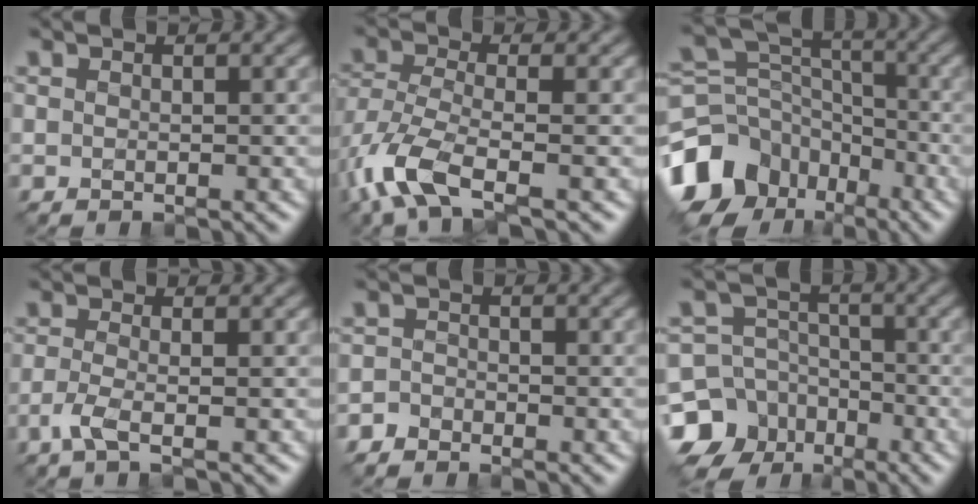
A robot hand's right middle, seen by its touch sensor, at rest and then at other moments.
{"total": 6.6, "force": [-3.4, 2.5, 5.1], "torque": [-0.132, -0.012, -0.080]}
{"total": 13.1, "force": [-8.0, 9.2, 4.9], "torque": [-0.128, -0.003, -0.129]}
{"total": 2.3, "force": [-1.1, 0.5, 1.9], "torque": [-0.044, -0.007, -0.032]}
{"total": 1.4, "force": [-1.1, 0.9, 0.0], "torque": [0.005, 0.005, -0.025]}
{"total": 11.7, "force": [-6.7, 9.1, 2.8], "torque": [-0.064, -0.038, -0.137]}